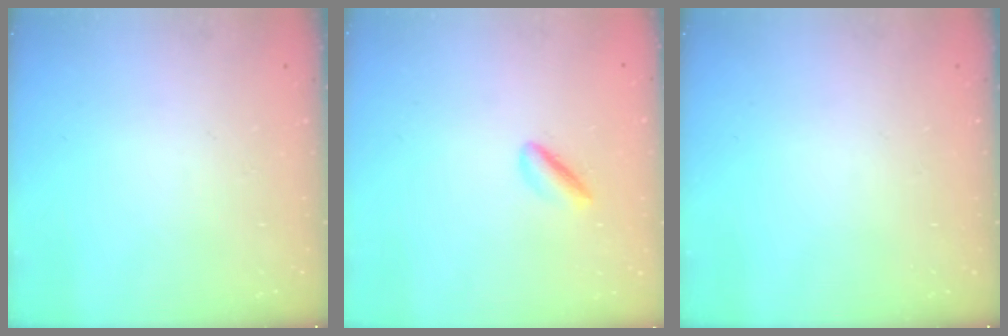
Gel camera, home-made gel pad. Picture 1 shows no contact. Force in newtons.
{"total": 2.0, "press": 1.9, "slide": 0.6}
{"total": 0.0}